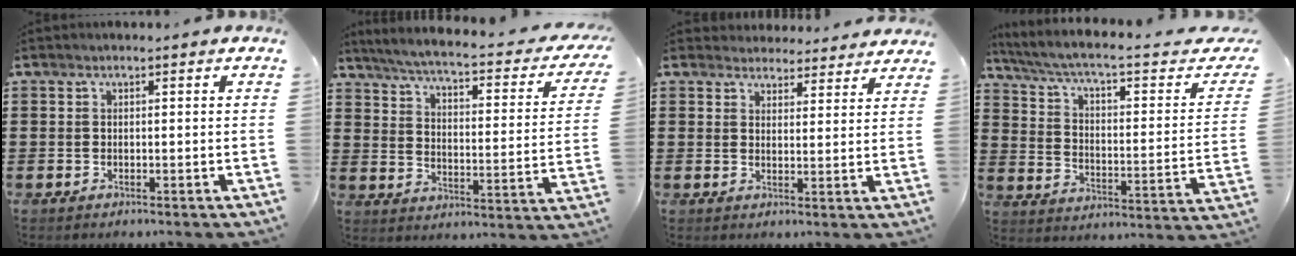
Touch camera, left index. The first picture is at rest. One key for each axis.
{"total": 4.3, "fx": 3.5, "fy": -0.5, "fz": 2.4, "tx": -0.067, "ty": -0.036, "tz": 0.050}
{"total": 3.6, "fx": 3.6, "fy": 0.6, "fz": 0.1, "tx": -0.005, "ty": -0.016, "tz": 0.066}
{"total": 5.1, "fx": 3.3, "fy": 0.4, "fz": 3.9, "tx": -0.090, "ty": -0.030, "tz": 0.047}